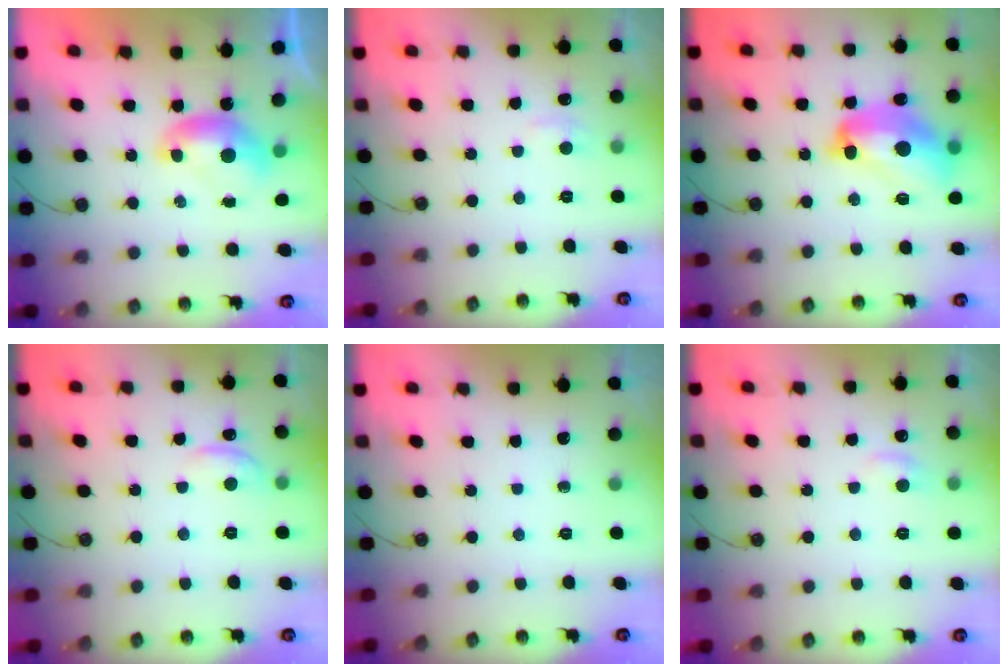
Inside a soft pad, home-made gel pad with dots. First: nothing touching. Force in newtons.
{"total": 2.6, "press": 2.5, "slide": 0.5}
{"total": 12.3, "press": 12.3, "slide": 1.0}
{"total": 1.8, "press": 1.6, "slide": 0.8}
{"total": 0.0}
{"total": 0.9, "press": 0.5, "slide": 0.8}